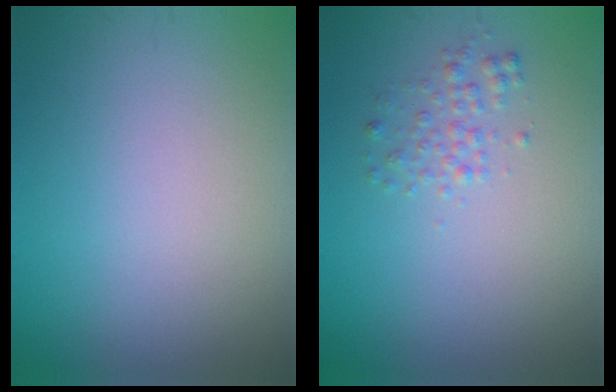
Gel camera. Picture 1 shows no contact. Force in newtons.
{"total": 1.5, "press": 1.5, "slide": 0.1}